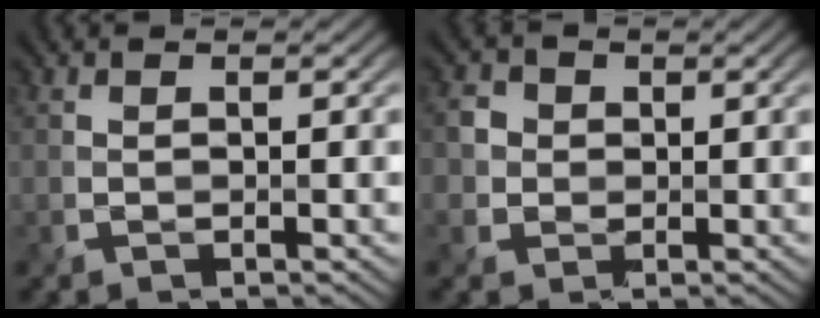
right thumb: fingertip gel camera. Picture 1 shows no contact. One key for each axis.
{"total": 2.7, "fx": 0.1, "fy": 2.6, "fz": 0.5, "tx": -0.022, "ty": 0.001, "tz": -0.001}